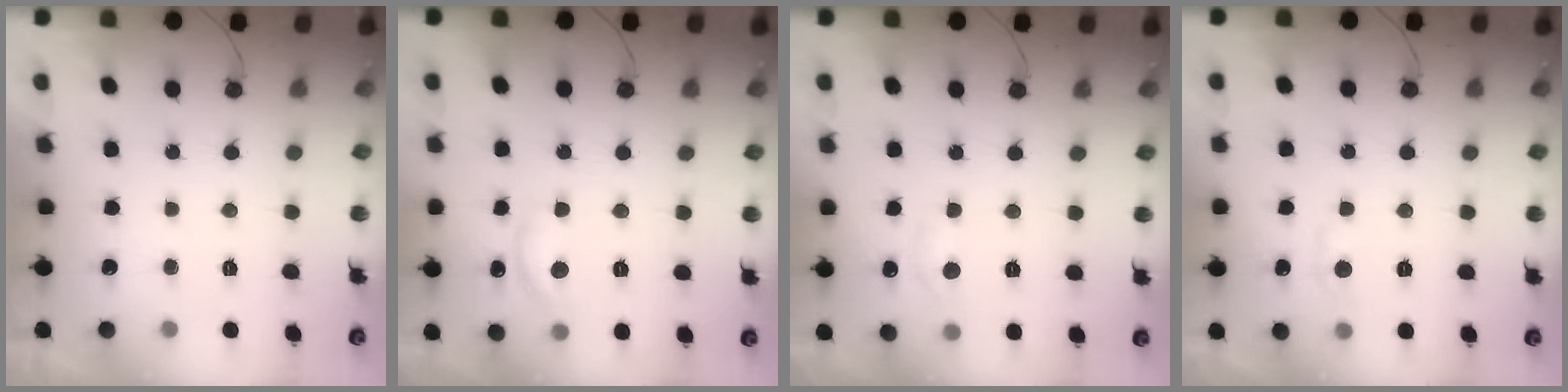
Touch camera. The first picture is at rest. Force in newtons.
{"total": 10.6, "press": 10.5, "slide": 0.7}
{"total": 6.6, "press": 6.6, "slide": 0.9}
{"total": 5.2, "press": 5.1, "slide": 0.8}